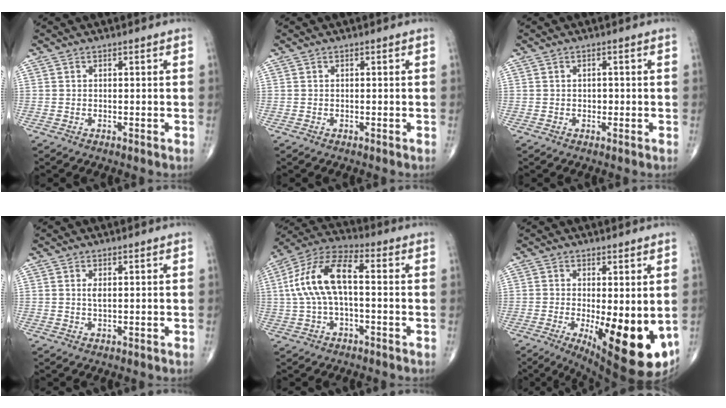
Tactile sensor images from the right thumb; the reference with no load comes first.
{"total": 0.0}
{"total": 1.3, "force": [-0.2, 1.0, 0.8], "torque": [-0.005, 0.002, -0.004]}
{"total": 1.4, "force": [0.3, 0.5, 1.2], "torque": [-0.025, -0.002, 0.007]}
{"total": 15.5, "force": [0.9, 7.1, 13.7], "torque": [-0.274, 0.048, 0.008]}
{"total": 16.4, "force": [-3.3, 5.8, 14.9], "torque": [-0.182, -0.028, -0.024]}